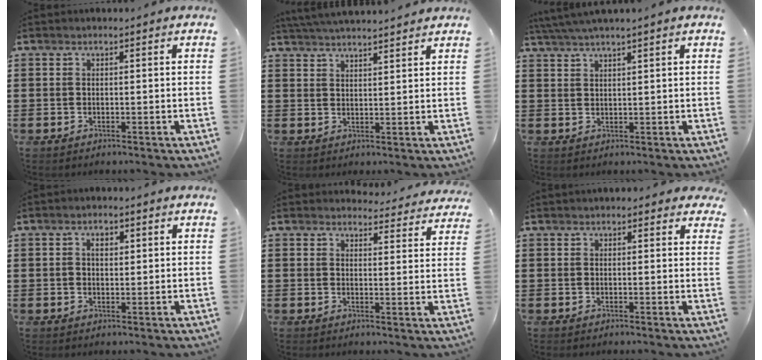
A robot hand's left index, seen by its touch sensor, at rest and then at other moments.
{"total": 3.5, "force": [3.5, -0.3, 0.4], "torque": [-0.021, -0.010, 0.063]}
{"total": 2.5, "force": [2.2, -0.4, 1.1], "torque": [-0.026, 0.002, 0.040]}
{"total": 2.1, "force": [0.6, 1.3, 1.5], "torque": [-0.026, 0.008, 0.007]}
{"total": 3.6, "force": [3.5, 0.6, 0.4], "torque": [-0.012, -0.020, 0.062]}
{"total": 1.4, "force": [1.2, 0.6, 0.5], "torque": [-0.014, 0.006, 0.022]}